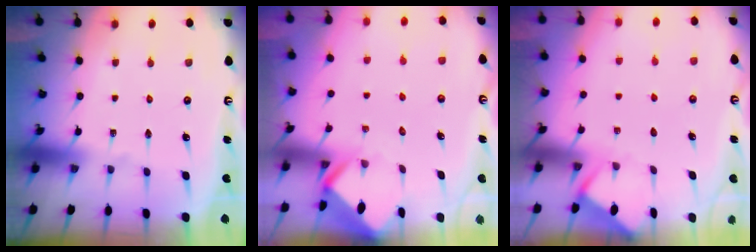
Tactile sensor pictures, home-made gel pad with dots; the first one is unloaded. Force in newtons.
{"total": 2.8, "press": 2.8, "slide": 0.1}
{"total": 3.0, "press": 3.0, "slide": 0.2}